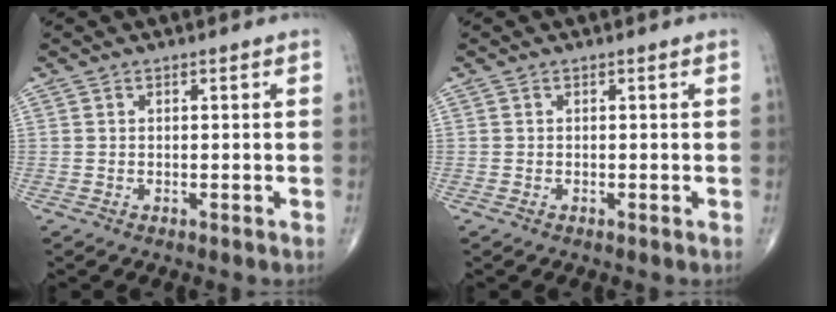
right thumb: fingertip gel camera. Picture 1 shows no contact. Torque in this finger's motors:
{"motor_torque": [1.56, 0.85, -0.06, -0.23, -0.04]}